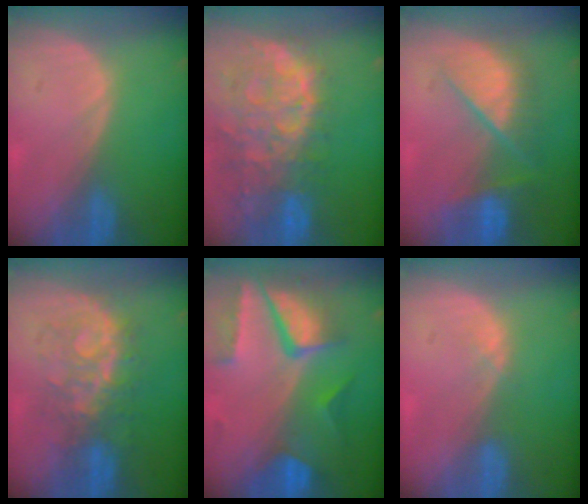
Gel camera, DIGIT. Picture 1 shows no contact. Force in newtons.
{"total": 13.6, "press": 11.1, "slide": 7.8}
{"total": 8.8, "press": 8.0, "slide": 3.8}
{"total": 7.7, "press": 7.6, "slide": 0.7}
{"total": 10.4, "press": 8.7, "slide": 5.7}
{"total": 1.3, "press": 1.1, "slide": 0.8}